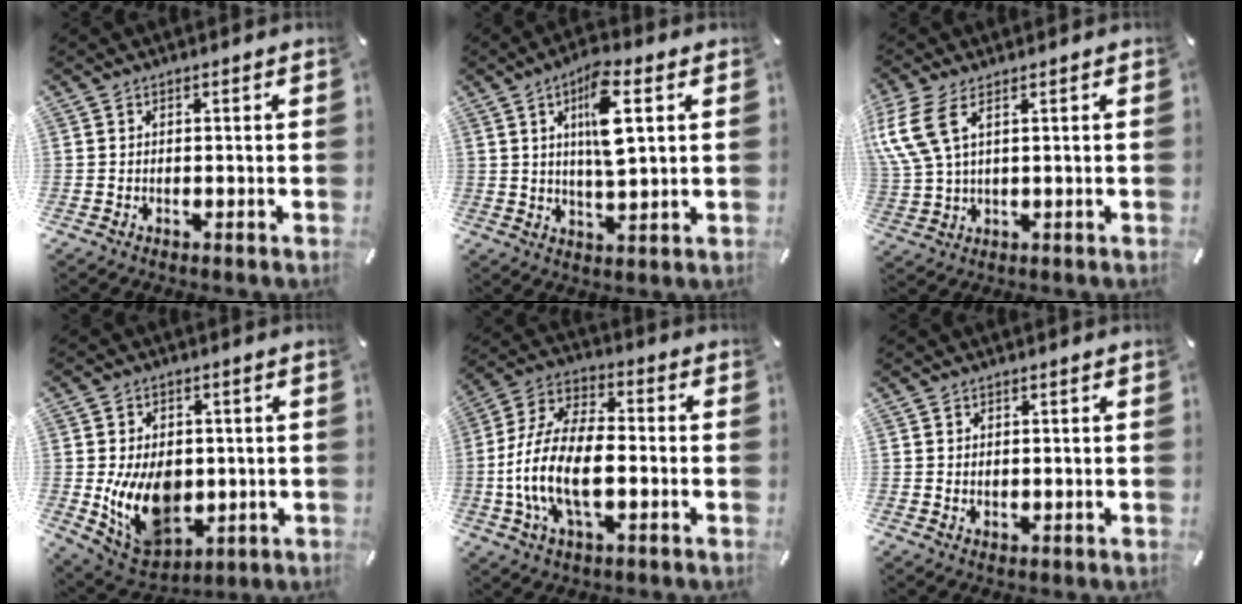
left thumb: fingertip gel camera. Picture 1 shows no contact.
{"total": 11.2, "force": [3.7, 3.7, 10.0], "torque": [-0.171, -0.008, 0.053]}
{"total": 8.1, "force": [3.7, 3.9, 6.1], "torque": [-0.152, -0.007, 0.068]}
{"total": 14.4, "force": [-1.6, 10.5, 9.8], "torque": [-0.199, -0.001, -0.025]}
{"total": 15.7, "force": [-4.1, 8.5, 12.5], "torque": [-0.269, 0.004, -0.075]}
{"total": 0.8, "force": [0.6, 0.5, 0.0], "torque": [0.000, 0.003, 0.011]}